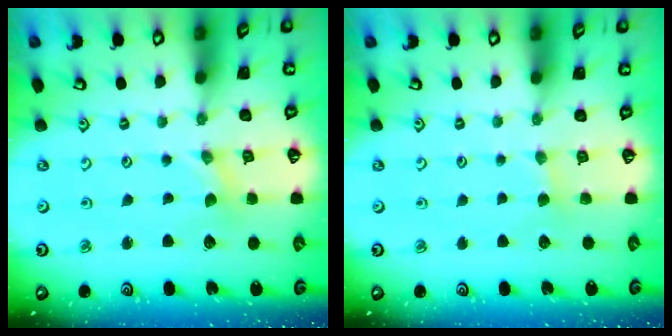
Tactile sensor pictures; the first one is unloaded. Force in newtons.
{"total": 2.1, "press": 2.0, "slide": 0.3}